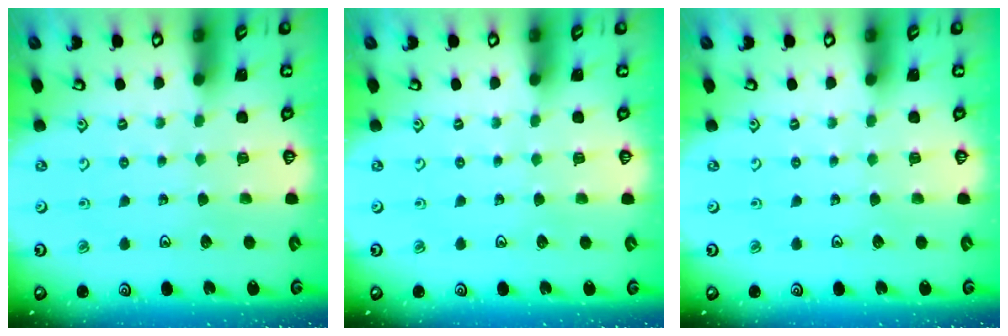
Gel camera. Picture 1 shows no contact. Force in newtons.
{"total": 0.0}
{"total": 0.0}